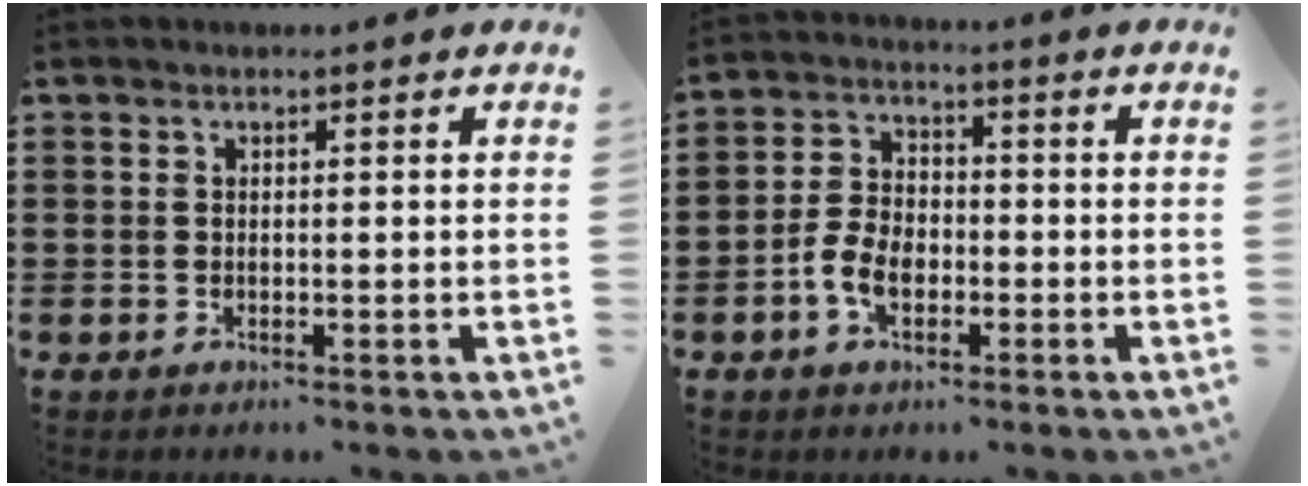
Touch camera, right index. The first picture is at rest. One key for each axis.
{"total": 5.5, "fx": -2.2, "fy": 3.4, "fz": 3.7, "tx": -0.094, "ty": 0.002, "tz": -0.047}